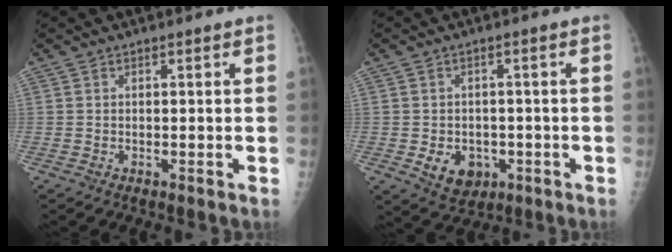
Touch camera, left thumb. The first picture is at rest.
{"total": 6.4, "force": [-1.9, 5.0, 3.5], "torque": [-0.035, 0.008, -0.016]}